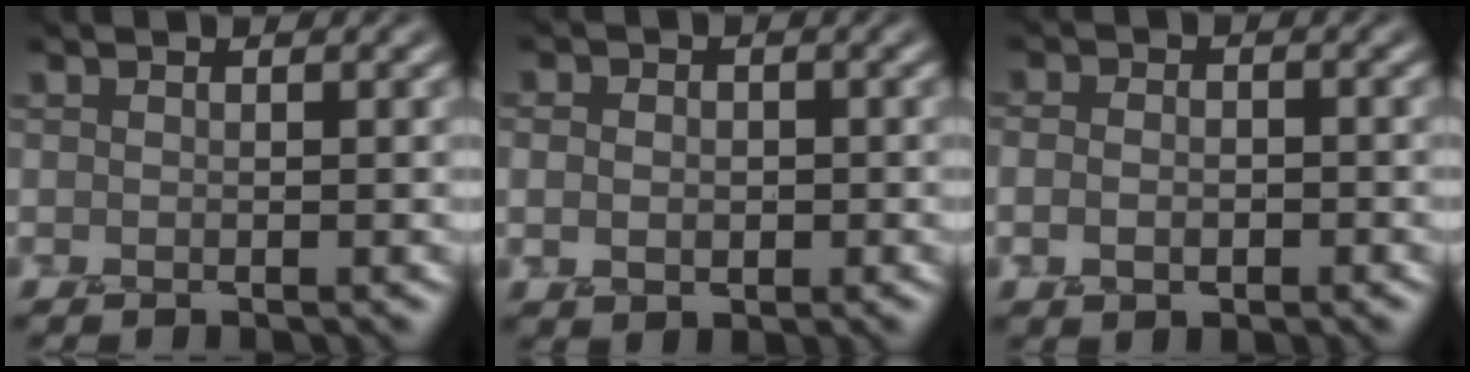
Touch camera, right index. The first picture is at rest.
{"total": 2.7, "force": [0.2, 2.3, 1.4], "torque": [-0.012, 0.009, -0.005]}
{"total": 2.5, "force": [-0.4, 1.9, 1.6], "torque": [-0.014, 0.004, -0.009]}